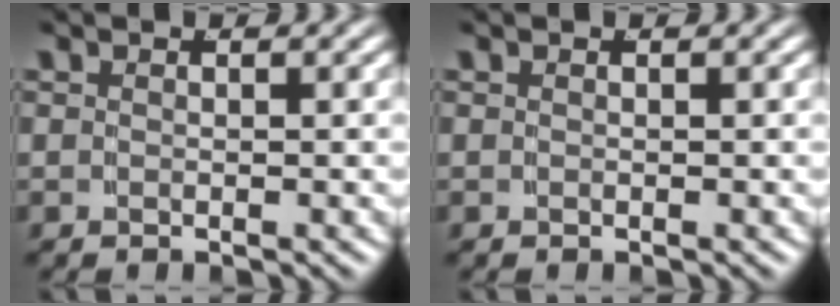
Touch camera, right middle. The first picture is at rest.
{"total": 0.0}